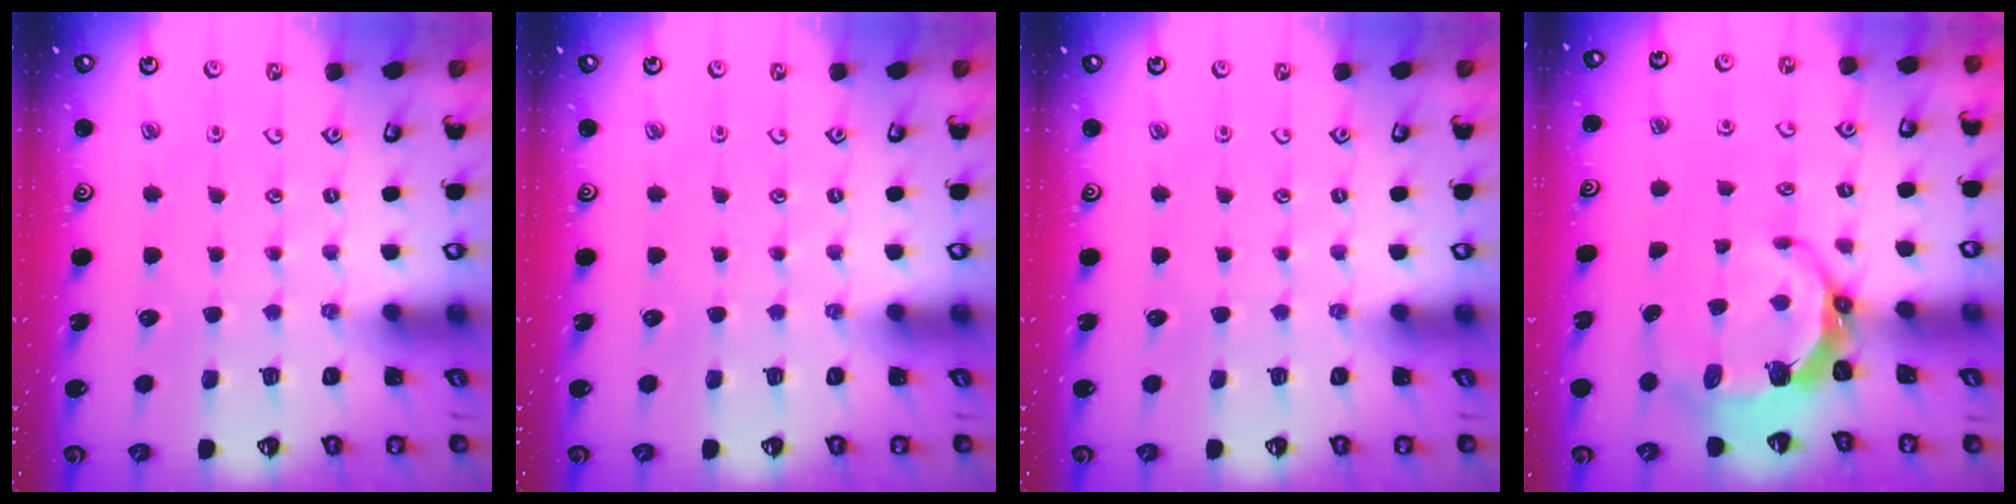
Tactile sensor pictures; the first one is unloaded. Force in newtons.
{"total": 0.0}
{"total": 0.0}
{"total": 7.6, "press": 6.1, "slide": 4.5}